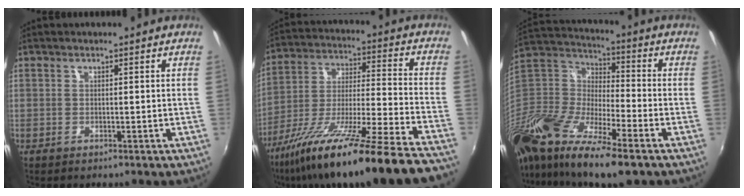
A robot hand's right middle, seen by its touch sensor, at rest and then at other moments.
{"total": 28.2, "force": [-22.0, -0.5, 17.5], "torque": [-0.277, -0.080, -0.355]}
{"total": 25.1, "force": [-16.5, 7.5, 17.3], "torque": [-0.359, -0.039, -0.314]}